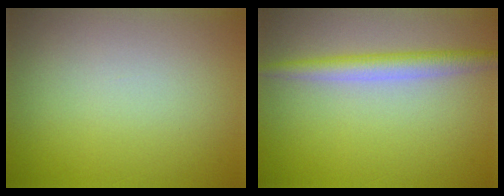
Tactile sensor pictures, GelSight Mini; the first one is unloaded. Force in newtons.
{"total": 2.9, "press": 2.9, "slide": 0.1}